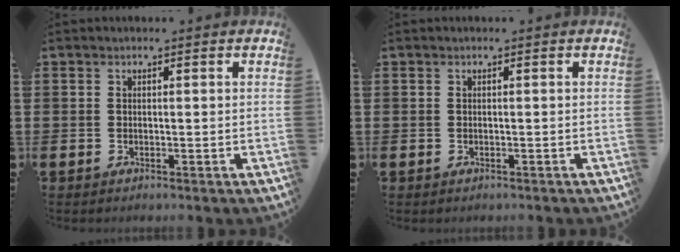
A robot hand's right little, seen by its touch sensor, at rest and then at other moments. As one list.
[{"total": 0.0}]